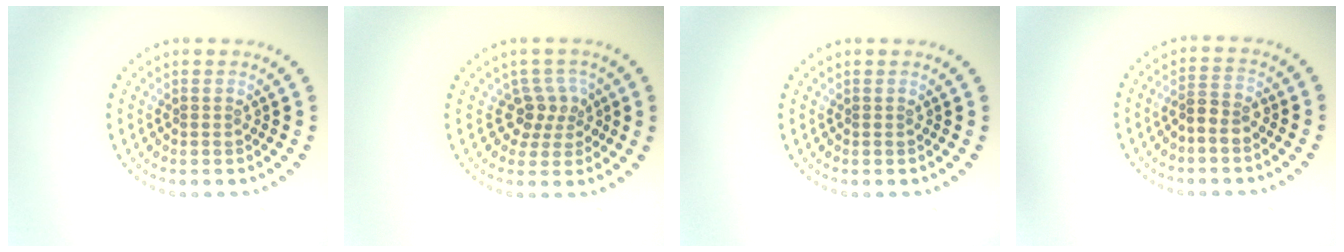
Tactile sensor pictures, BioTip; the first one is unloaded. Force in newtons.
{"total": 2.6, "press": 2.0, "slide": 1.7}
{"total": 0.0}
{"total": 2.1, "press": 1.9, "slide": 0.9}